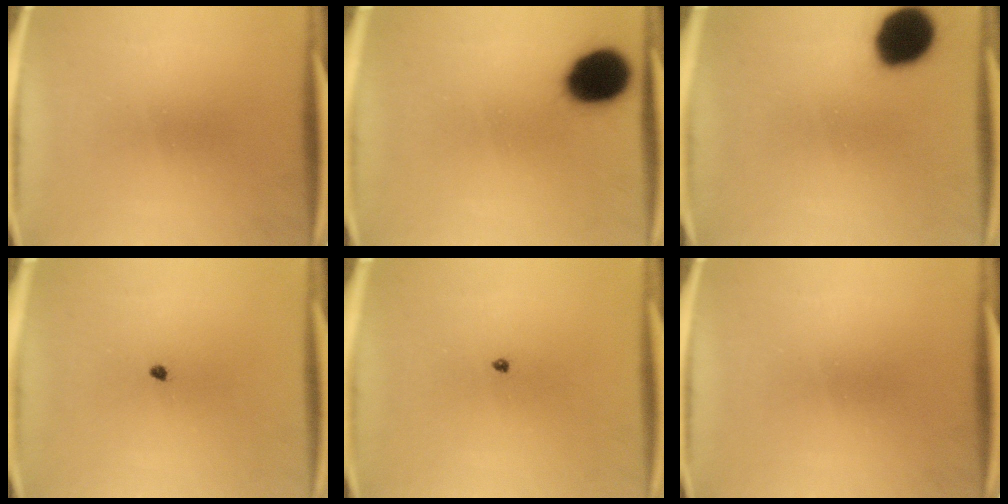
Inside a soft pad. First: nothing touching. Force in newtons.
{"total": 13.9}
{"total": 13.7}
{"total": 0.7}
{"total": 0.6}
{"total": 0.0}